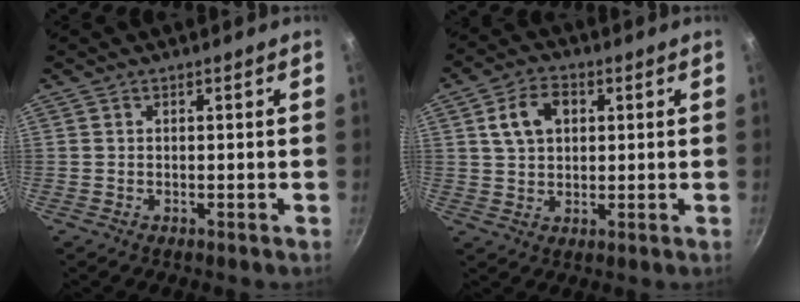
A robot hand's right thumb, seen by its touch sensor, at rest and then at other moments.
{"total": 7.8, "force": [2.2, 5.5, 5.1], "torque": [-0.076, 0.007, 0.036]}